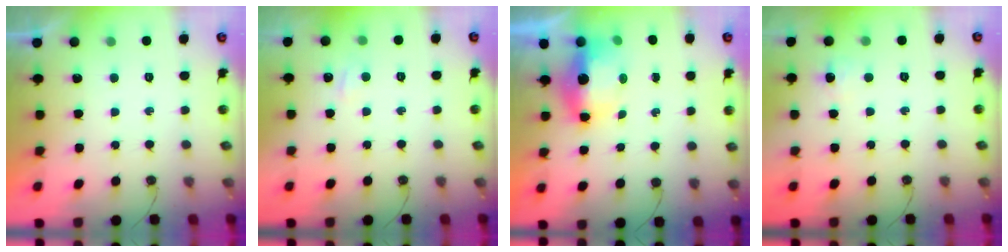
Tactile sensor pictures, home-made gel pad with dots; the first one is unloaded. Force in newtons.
{"total": 3.5, "press": 3.4, "slide": 0.7}
{"total": 15.3, "press": 9.2, "slide": 12.2}
{"total": 3.6, "press": 3.5, "slide": 0.7}